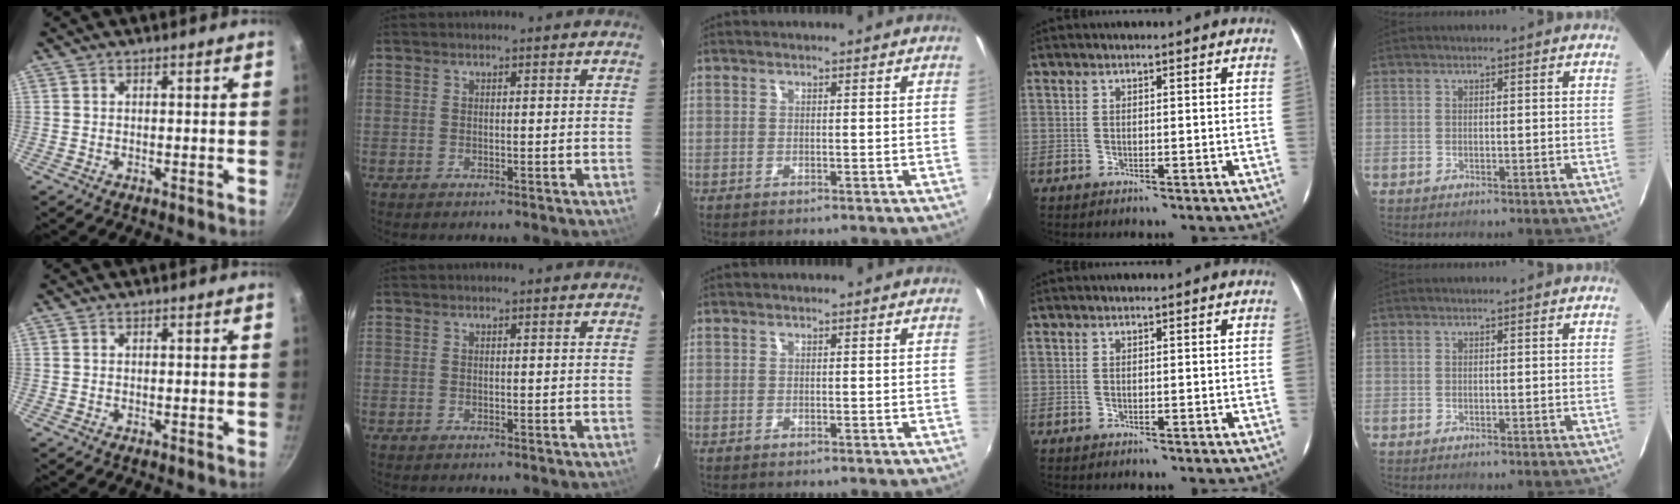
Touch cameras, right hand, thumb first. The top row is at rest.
{}